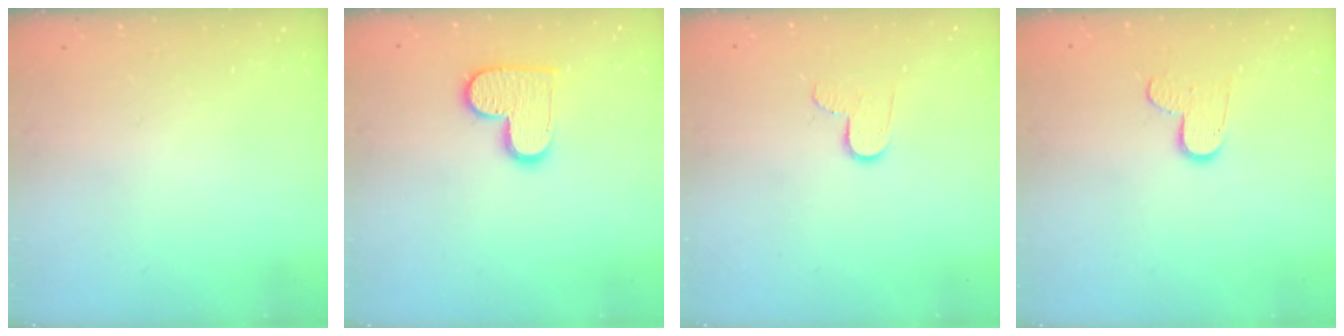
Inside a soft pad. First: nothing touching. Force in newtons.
{"total": 11.6, "press": 11.6, "slide": 0.7}
{"total": 5.7, "press": 5.7, "slide": 0.4}
{"total": 8.2, "press": 8.2, "slide": 0.5}